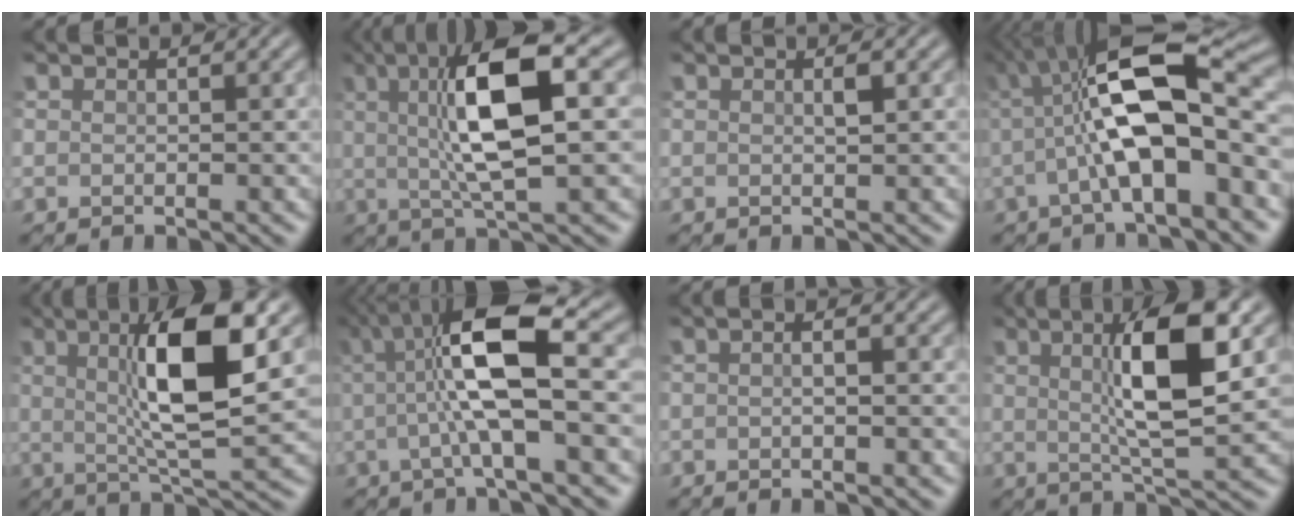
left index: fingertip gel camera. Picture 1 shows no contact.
{"total": 9.4, "force": [1.7, 2.3, 8.9], "torque": [-0.154, 0.013, 0.024]}
{"total": 1.1, "force": [0.2, 0.3, 1.0], "torque": [-0.020, 0.001, 0.006]}
{"total": 11.3, "force": [0.7, 3.8, 10.6], "torque": [-0.177, 0.019, 0.002]}
{"total": 8.7, "force": [2.1, 1.6, 8.4], "torque": [-0.141, 0.004, 0.035]}
{"total": 8.9, "force": [1.2, 2.1, 8.6], "torque": [-0.158, 0.009, 0.014]}
{"total": 1.4, "force": [-0.2, 0.5, 1.3], "torque": [-0.016, 0.001, -0.006]}
{"total": 7.9, "force": [1.9, 1.4, 7.5], "torque": [-0.123, 0.007, 0.030]}